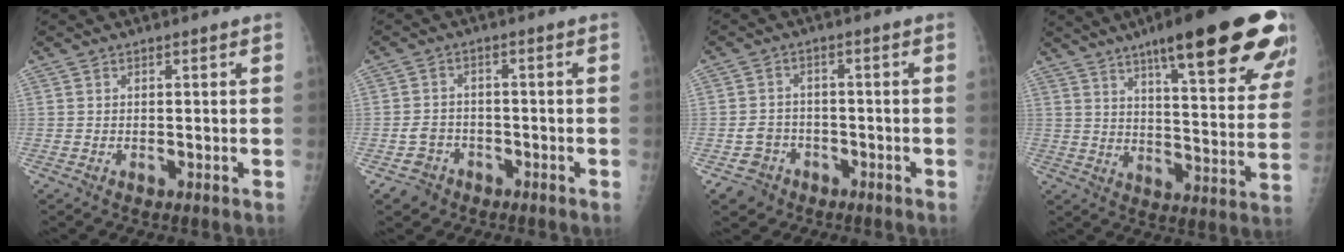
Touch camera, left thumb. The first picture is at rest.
{"total": 4.3, "force": [-2.6, 3.4, 0.4], "torque": [0.005, 0.020, -0.044]}
{"total": 4.8, "force": [-2.7, 4.0, 0.3], "torque": [0.011, 0.020, -0.045]}
{"total": 27.1, "force": [16.8, 5.2, 20.7], "torque": [-0.249, -0.050, 0.229]}